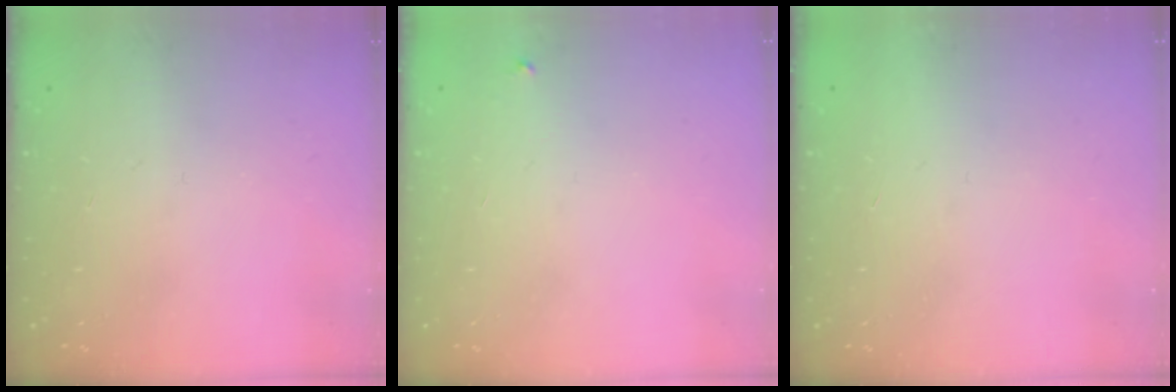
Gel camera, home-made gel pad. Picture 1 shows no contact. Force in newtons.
{"total": 2.1, "press": 2.1, "slide": 0.1}
{"total": 1.5, "press": 1.5, "slide": 0.1}